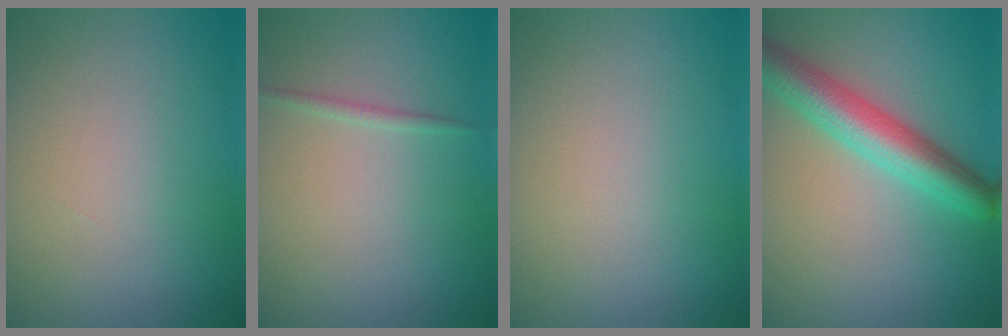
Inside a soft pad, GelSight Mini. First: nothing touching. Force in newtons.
{"total": 0.8, "press": 0.8, "slide": 0.0}
{"total": 0.0}
{"total": 6.0, "press": 5.9, "slide": 0.3}